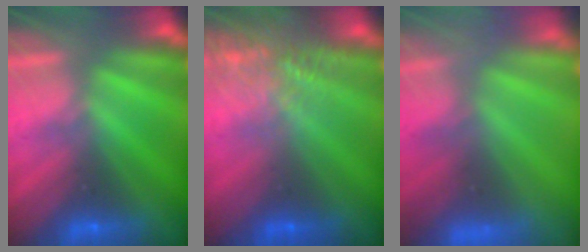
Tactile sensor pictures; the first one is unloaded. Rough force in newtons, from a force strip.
{"total": 7.2}
{"total": 6.8}